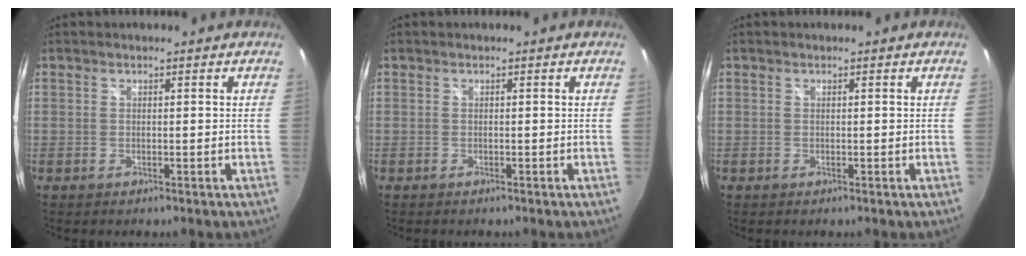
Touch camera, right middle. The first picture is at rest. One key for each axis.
{"total": 0.5, "fx": -0.5, "fy": 0.1, "fz": 0.2, "tx": -0.002, "ty": -0.003, "tz": -0.008}
{"total": 0.0}